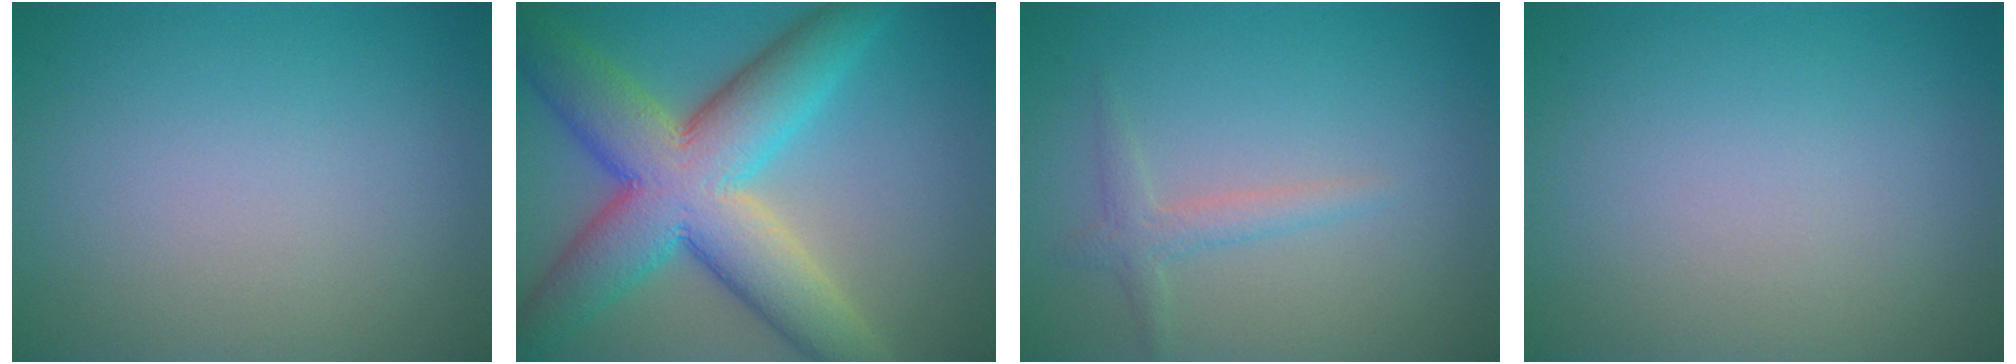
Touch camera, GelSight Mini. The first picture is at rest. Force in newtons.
{"total": 12.0, "press": 11.9, "slide": 0.8}
{"total": 1.6, "press": 1.6, "slide": 0.1}
{"total": 0.0}